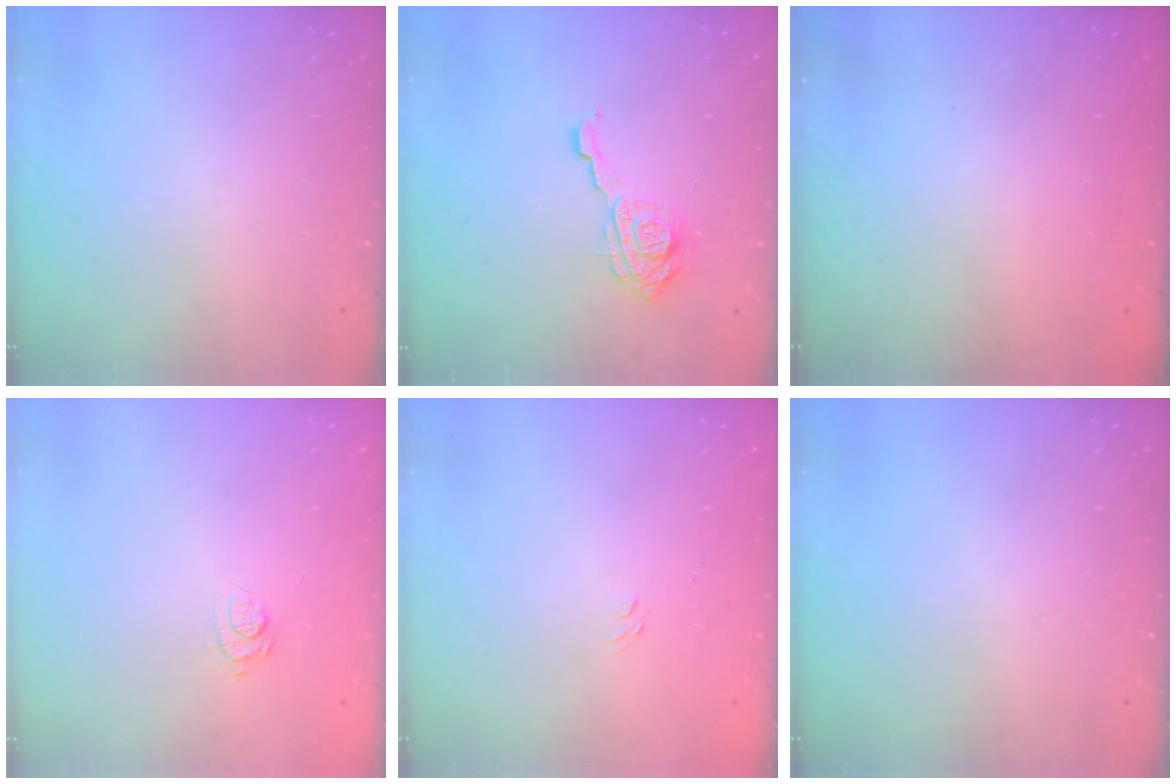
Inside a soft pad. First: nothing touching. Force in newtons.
{"total": 11.5, "press": 11.4, "slide": 1.1}
{"total": 2.4, "press": 2.3, "slide": 0.8}
{"total": 5.0, "press": 4.8, "slide": 1.4}
{"total": 5.4, "press": 5.3, "slide": 1.0}
{"total": 0.0}